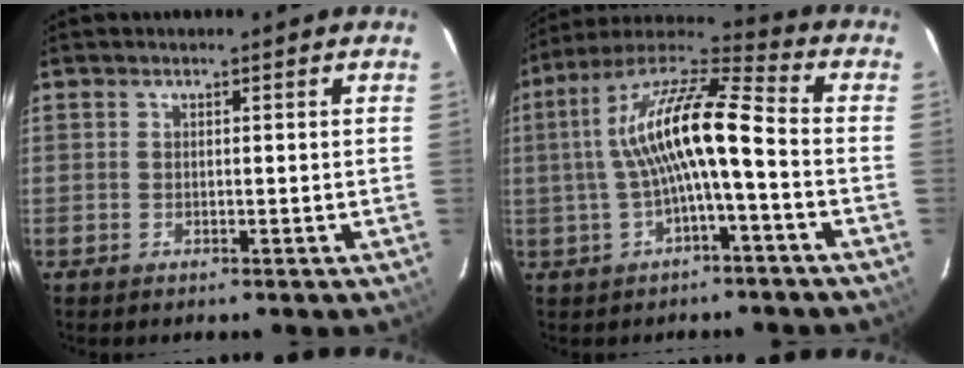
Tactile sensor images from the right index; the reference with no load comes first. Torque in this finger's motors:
{"motor_torque": [1.02, -0.59, 1.05, 0.21]}